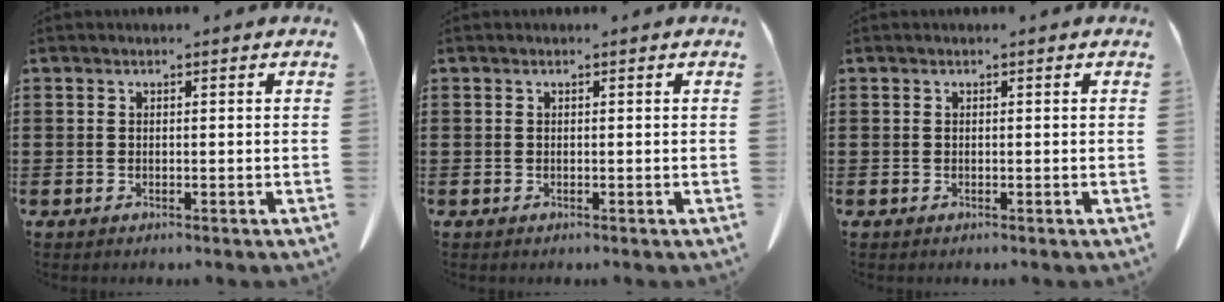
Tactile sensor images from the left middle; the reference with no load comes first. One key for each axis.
{"total": 0.0}
{"total": 0.0}